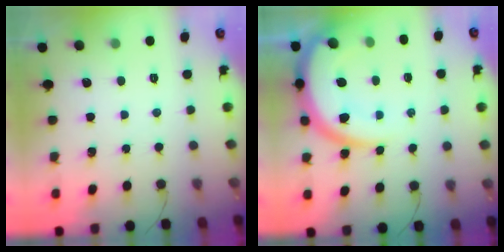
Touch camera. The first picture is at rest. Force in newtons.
{"total": 15.6, "press": 15.5, "slide": 1.7}